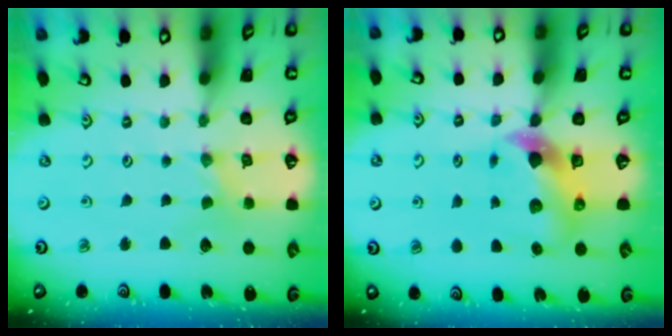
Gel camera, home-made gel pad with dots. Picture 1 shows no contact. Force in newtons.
{"total": 7.9, "press": 7.8, "slide": 1.3}